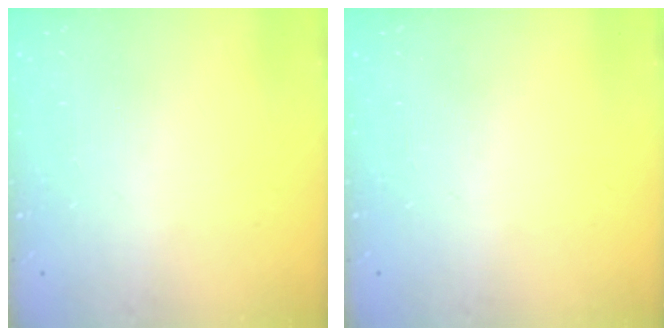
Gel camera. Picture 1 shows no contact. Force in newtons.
{"total": 0.0}